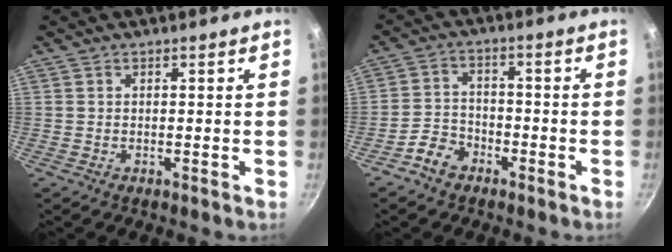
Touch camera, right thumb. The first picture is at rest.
{"total": 5.3, "force": [-3.5, 3.6, 1.8], "torque": [-0.023, 0.040, -0.068]}